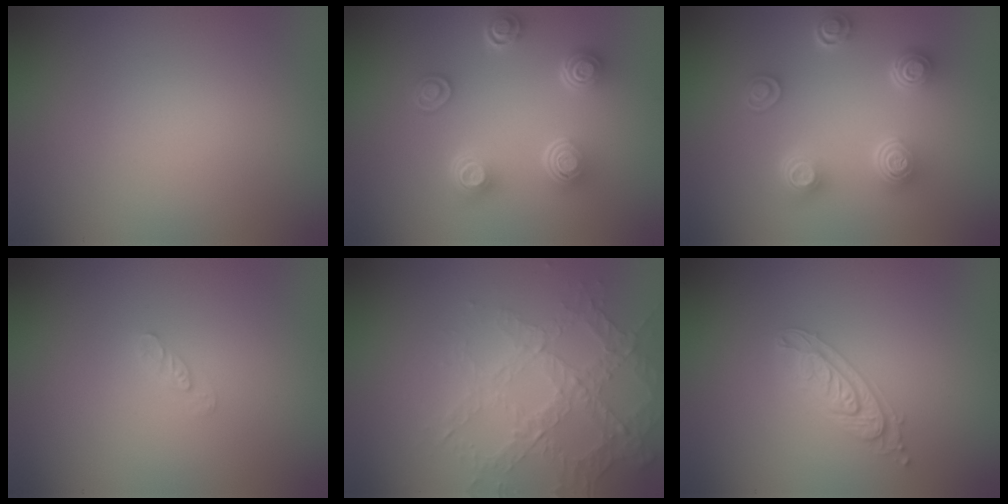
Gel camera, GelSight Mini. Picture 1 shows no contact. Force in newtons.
{"total": 4.9, "press": 3.5, "slide": 3.4}
{"total": 4.5, "press": 3.5, "slide": 2.9}
{"total": 0.9, "press": 0.8, "slide": 0.2}
{"total": 3.6, "press": 3.3, "slide": 1.4}
{"total": 2.4, "press": 2.2, "slide": 0.8}